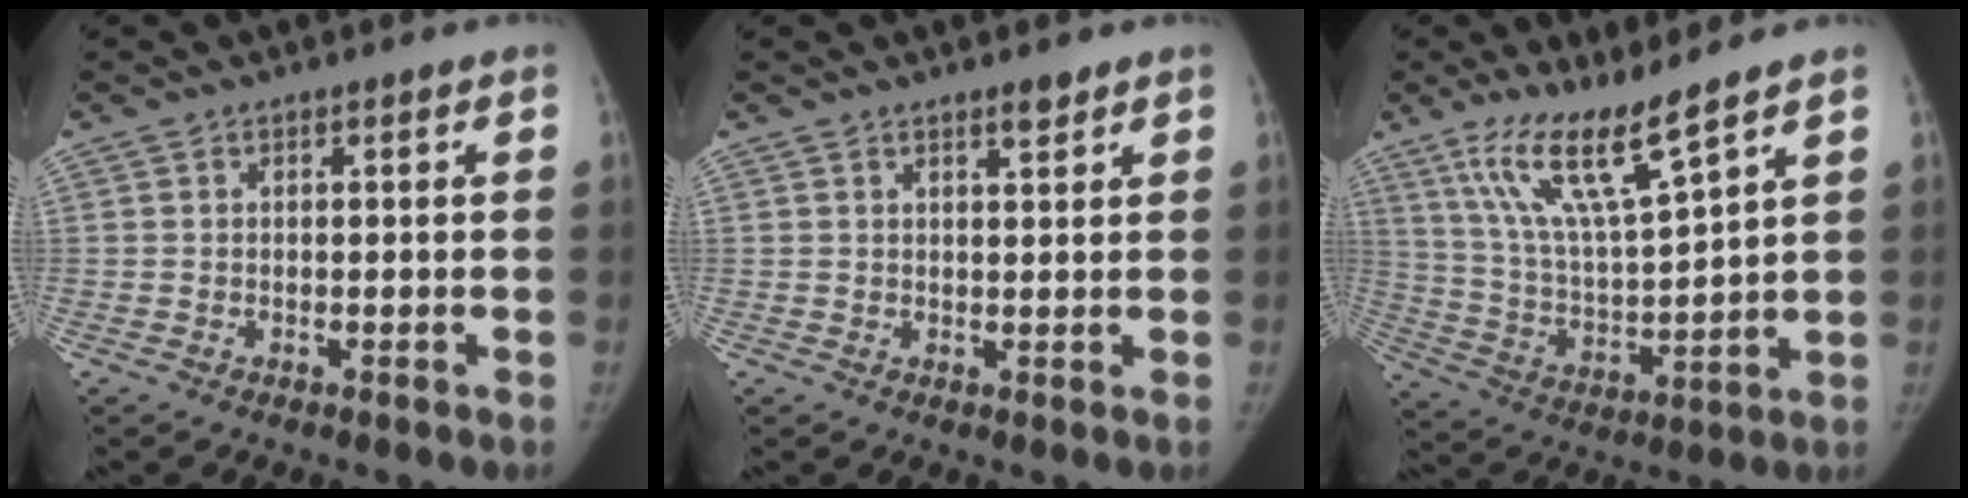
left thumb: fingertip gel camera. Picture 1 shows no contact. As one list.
[{"total": 2.0, "force": [1.5, 0.5, 1.2], "torque": [-0.010, -0.011, 0.025]}, {"total": 13.2, "force": [9.2, 1.3, 9.3], "torque": [-0.170, -0.058, 0.189]}]